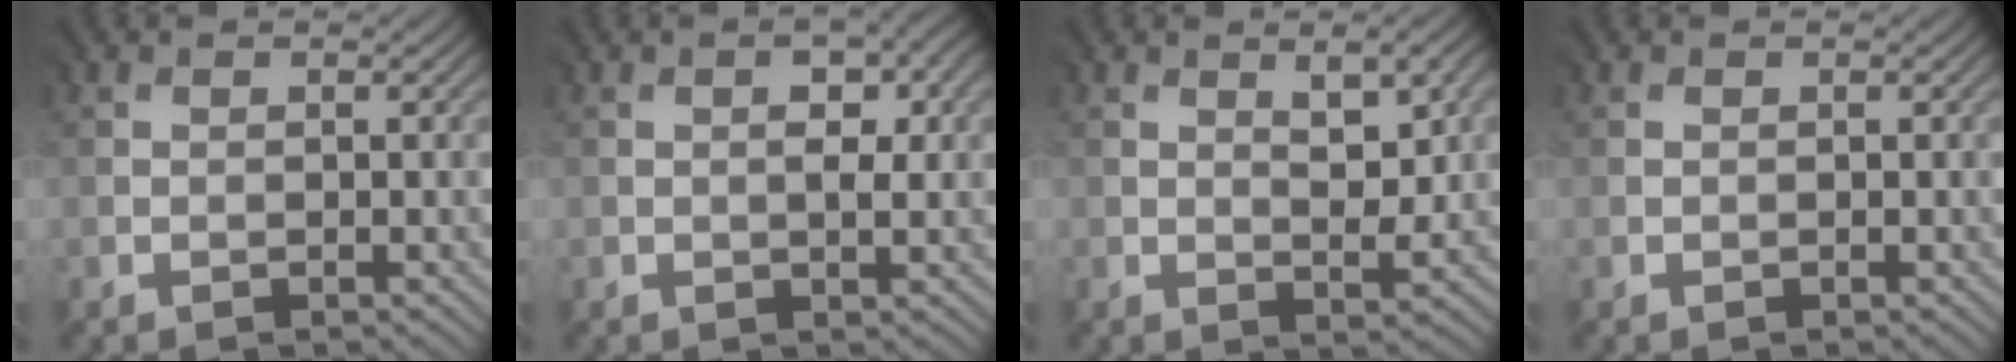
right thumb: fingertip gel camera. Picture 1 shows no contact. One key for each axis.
{"total": 3.3, "fx": 0.5, "fy": 1.4, "fz": 2.9, "tx": -0.046, "ty": -0.002, "tz": 0.010}
{"total": 4.0, "fx": 1.5, "fy": 1.5, "fz": 3.3, "tx": -0.055, "ty": -0.006, "tz": 0.033}
{"total": 0.0}